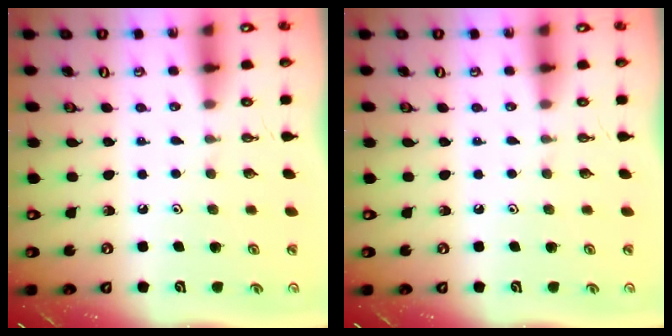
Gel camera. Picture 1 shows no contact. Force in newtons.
{"total": 0.0}